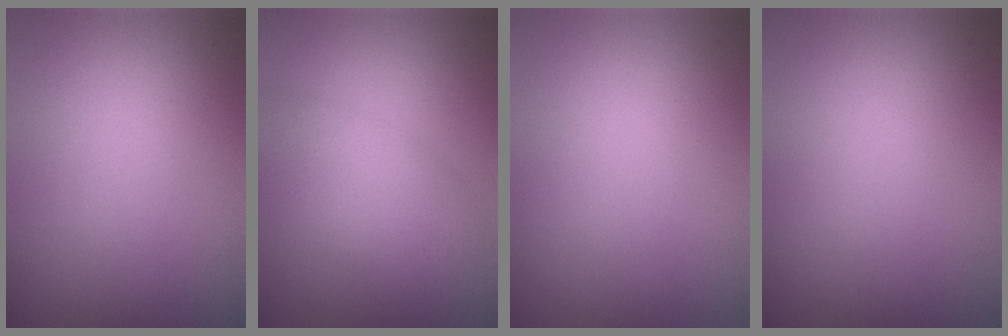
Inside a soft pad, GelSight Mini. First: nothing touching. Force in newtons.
{"total": 4.3, "press": 4.3, "slide": 0.1}
{"total": 0.0}
{"total": 0.0}